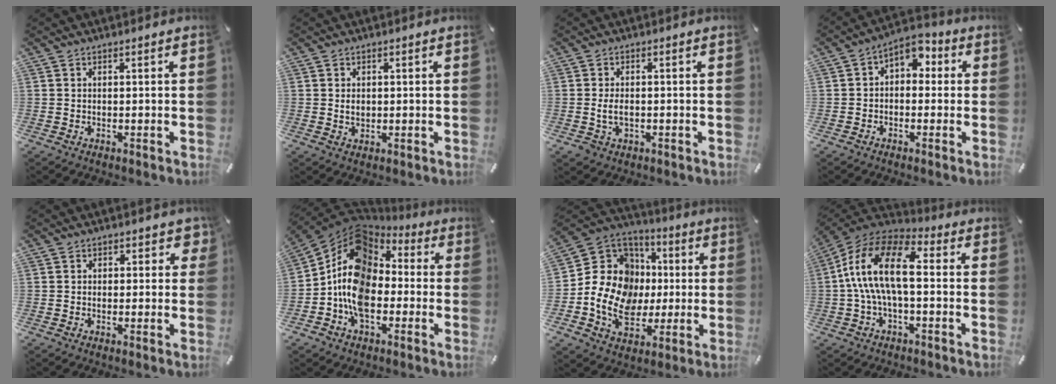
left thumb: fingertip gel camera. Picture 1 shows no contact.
{"total": 1.8, "force": [0.3, 1.5, 0.9], "torque": [-0.013, 0.003, 0.002]}
{"total": 3.3, "force": [-0.5, 2.2, 2.4], "torque": [-0.058, -0.001, -0.011]}
{"total": 4.4, "force": [0.8, 3.5, 2.6], "torque": [-0.047, -0.003, 0.011]}
{"total": 2.1, "force": [0.4, 1.7, 1.1], "torque": [0.001, -0.001, 0.000]}
{"total": 13.7, "force": [-3.3, 10.1, 8.6], "torque": [-0.194, 0.016, -0.067]}
{"total": 16.2, "force": [-1.9, 14.2, 7.5], "torque": [-0.157, -0.004, -0.031]}
{"total": 15.0, "force": [-0.2, 7.6, 13.0], "torque": [-0.269, 0.006, -0.005]}